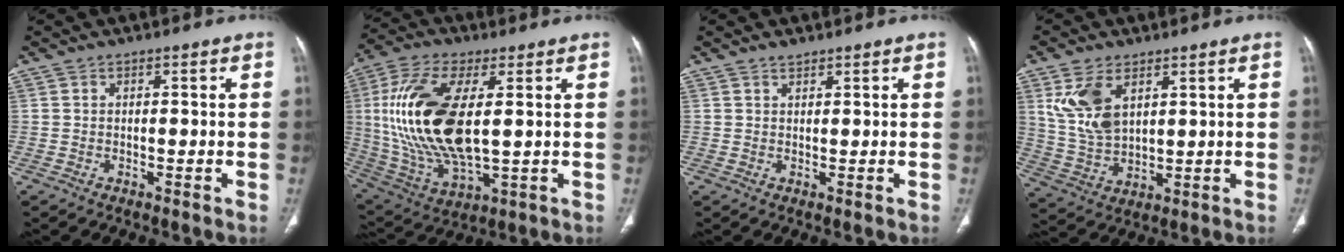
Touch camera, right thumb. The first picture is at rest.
{"total": 21.9, "force": [2.4, 9.7, 19.5], "torque": [-0.415, -0.017, 0.054]}
{"total": 1.2, "force": [1.1, 0.5, 0.2], "torque": [0.001, -0.009, 0.016]}
{"total": 10.1, "force": [4.4, 5.7, 7.2], "torque": [-0.138, -0.014, 0.100]}